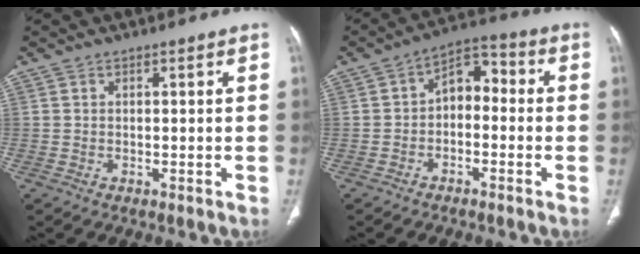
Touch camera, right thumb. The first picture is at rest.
{"total": 7.2, "force": [-0.9, 4.8, 5.3], "torque": [-0.061, 0.041, -0.030]}